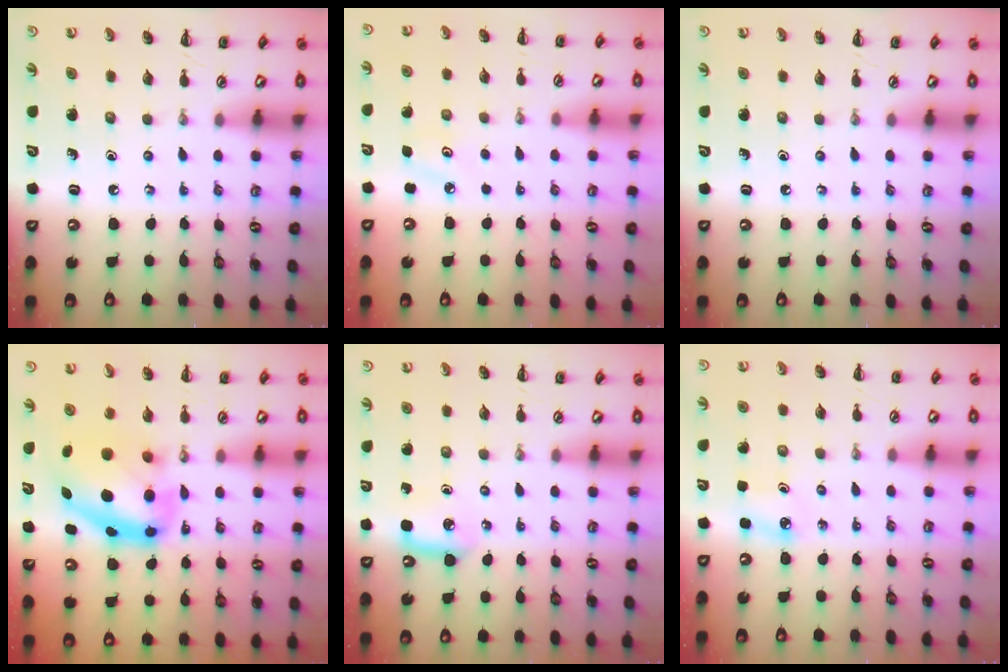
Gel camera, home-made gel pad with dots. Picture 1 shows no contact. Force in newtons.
{"total": 4.3, "press": 4.1, "slide": 1.3}
{"total": 0.0}
{"total": 12.5, "press": 12.1, "slide": 2.9}
{"total": 5.6, "press": 5.4, "slide": 1.6}
{"total": 4.4, "press": 4.3, "slide": 1.2}